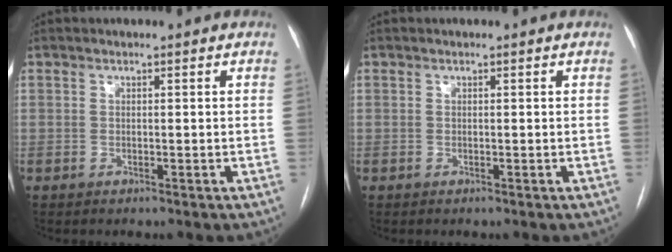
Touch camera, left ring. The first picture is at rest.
{"total": 0.0}